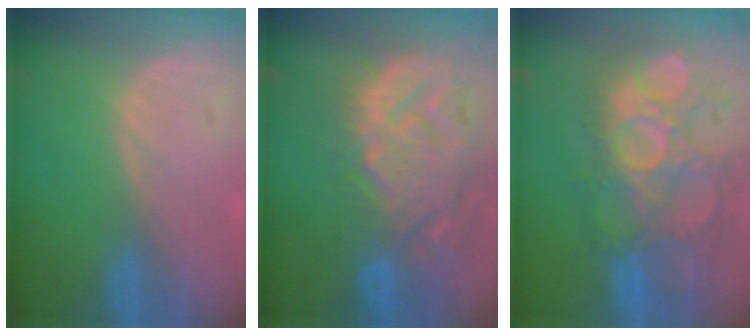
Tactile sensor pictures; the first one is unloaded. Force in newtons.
{"total": 14.5, "press": 12.4, "slide": 7.6}
{"total": 13.1, "press": 12.1, "slide": 5.0}